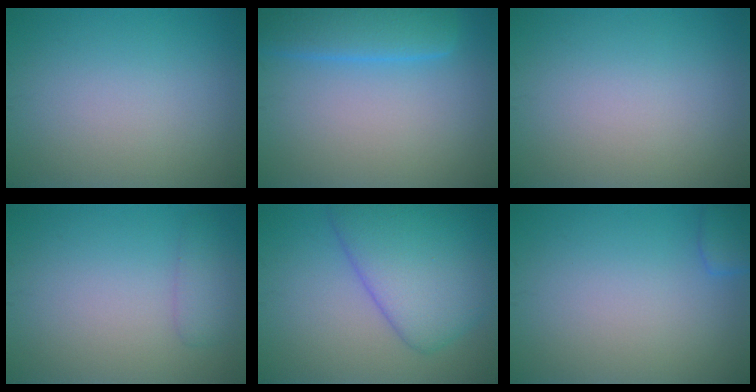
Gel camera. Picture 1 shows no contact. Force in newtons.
{"total": 4.8, "press": 4.8, "slide": 0.2}
{"total": 0.0}
{"total": 1.5, "press": 1.5, "slide": 0.2}
{"total": 7.8, "press": 7.8, "slide": 0.5}
{"total": 1.9, "press": 1.9, "slide": 0.2}